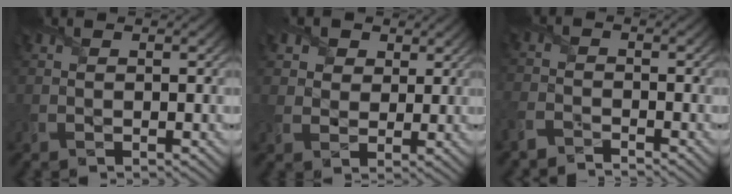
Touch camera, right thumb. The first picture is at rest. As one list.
[{"total": 6.8, "force": [3.9, 5.0, 2.4], "torque": [-0.107, 0.000, 0.074]}, {"total": 2.9, "force": [-2.9, 0.3, 0.5], "torque": [-0.015, -0.006, -0.074]}]